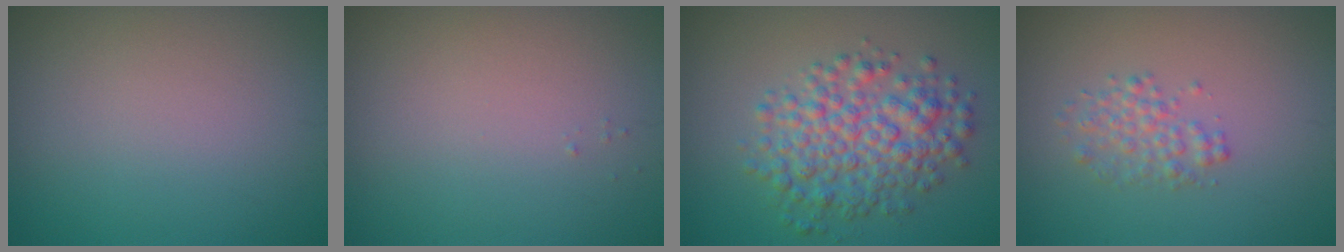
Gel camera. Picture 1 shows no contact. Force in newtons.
{"total": 0.0}
{"total": 5.7, "press": 5.7, "slide": 0.1}
{"total": 2.0, "press": 2.0, "slide": 0.1}